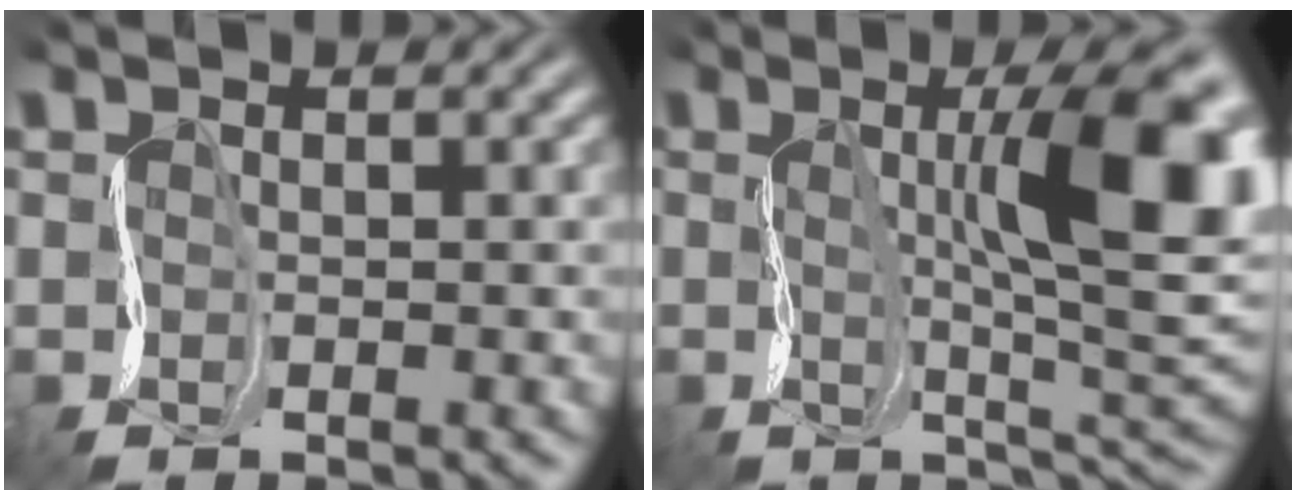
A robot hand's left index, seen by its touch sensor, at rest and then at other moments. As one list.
[{"total": 10.6, "force": [1.6, 2.8, 10.1], "torque": [-0.151, 0.012, 0.027]}]